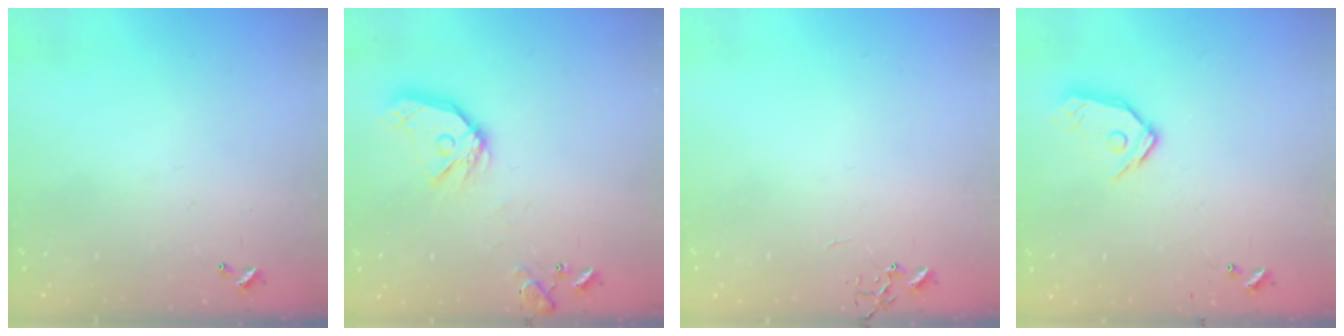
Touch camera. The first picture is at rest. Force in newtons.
{"total": 15.3, "press": 15.1, "slide": 2.1}
{"total": 0.0}
{"total": 11.6, "press": 11.5, "slide": 1.2}